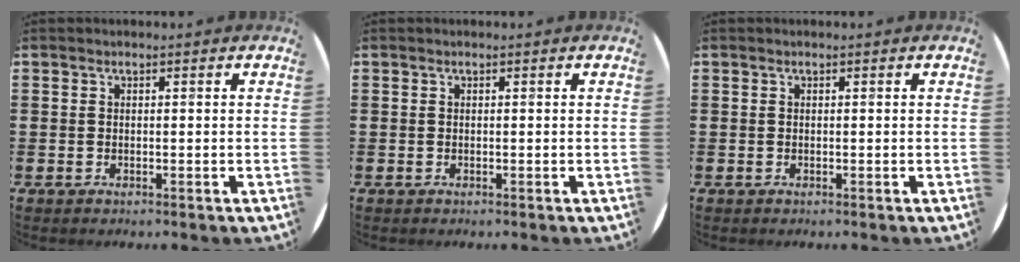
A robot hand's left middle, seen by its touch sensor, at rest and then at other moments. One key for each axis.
{"total": 0.0}
{"total": 0.0}